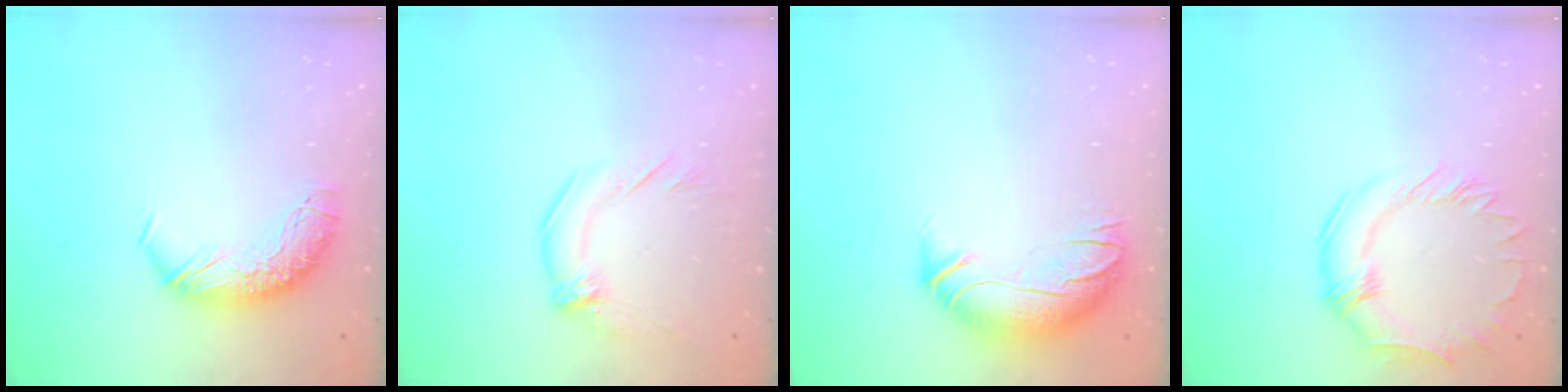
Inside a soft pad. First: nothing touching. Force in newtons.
{"total": 1.6, "press": 0.0, "slide": 1.6}
{"total": 3.2, "press": 1.3, "slide": 2.9}
{"total": 3.1, "press": 2.9, "slide": 1.0}